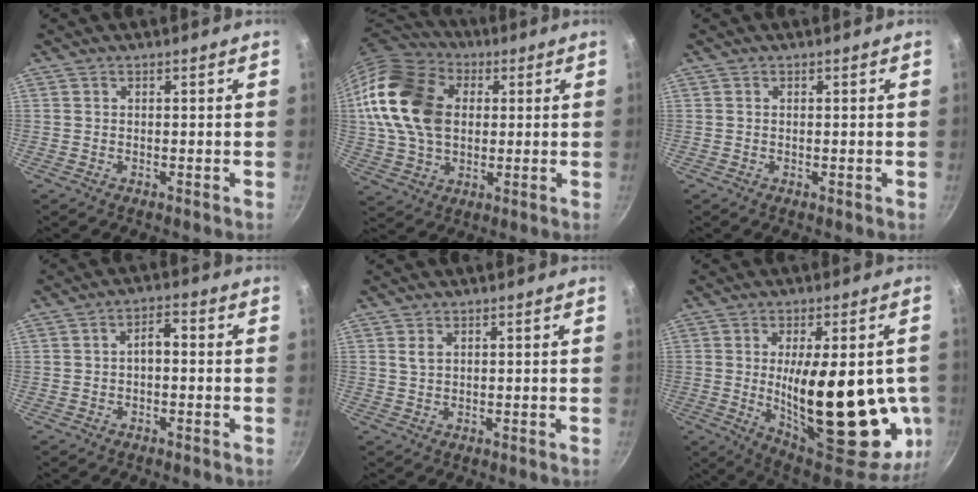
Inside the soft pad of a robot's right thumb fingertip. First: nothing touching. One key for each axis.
{"total": 20.6, "fx": 3.6, "fy": 15.0, "fz": 13.7, "tx": -0.247, "ty": 0.021, "tz": 0.064}
{"total": 0.0}
{"total": 3.5, "fx": -0.5, "fy": 1.8, "fz": 2.9, "tx": -0.037, "ty": 0.019, "tz": -0.009}
{"total": 1.5, "fx": 0.7, "fy": 0.8, "fz": 1.1, "tx": -0.022, "ty": -0.001, "tz": 0.015}
{"total": 28.7, "fx": -2.3, "fy": 11.3, "fz": 26.3, "tx": -0.341, "ty": -0.032, "tz": -0.011}